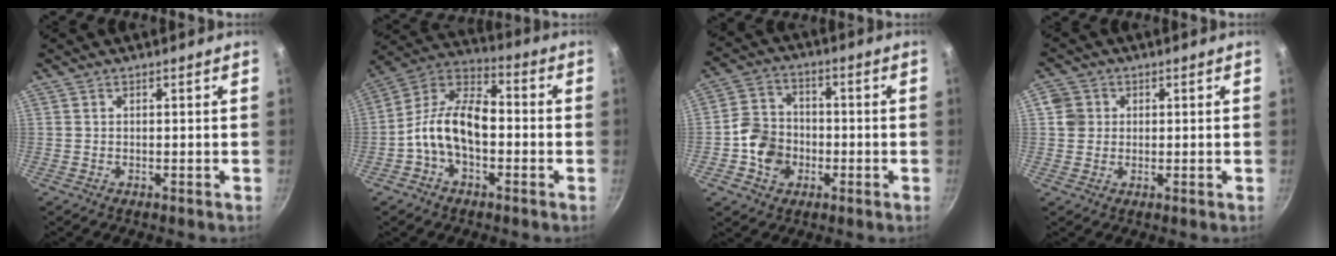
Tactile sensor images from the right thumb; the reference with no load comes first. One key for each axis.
{"total": 13.8, "fx": -2.3, "fy": 8.3, "fz": 10.9, "tx": -0.190, "ty": 0.045, "tz": -0.049}
{"total": 9.5, "fx": -2.4, "fy": 7.8, "fz": 4.8, "tx": -0.063, "ty": 0.023, "tz": -0.047}
{"total": 4.1, "fx": 0.8, "fy": 3.8, "fz": 1.2, "tx": -0.004, "ty": 0.002, "tz": 0.013}